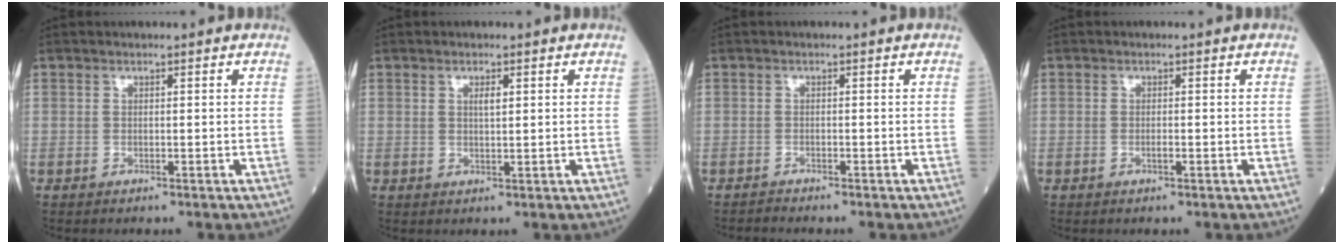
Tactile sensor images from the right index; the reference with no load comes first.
{"total": 1.5, "force": [0.6, 0.3, 1.3], "torque": [-0.022, -0.001, 0.009]}
{"total": 1.1, "force": [-1.1, -0.4, -0.2], "torque": [-0.002, -0.005, -0.020]}
{"total": 0.7, "force": [-0.2, 0.1, 0.6], "torque": [-0.015, 0.000, -0.003]}